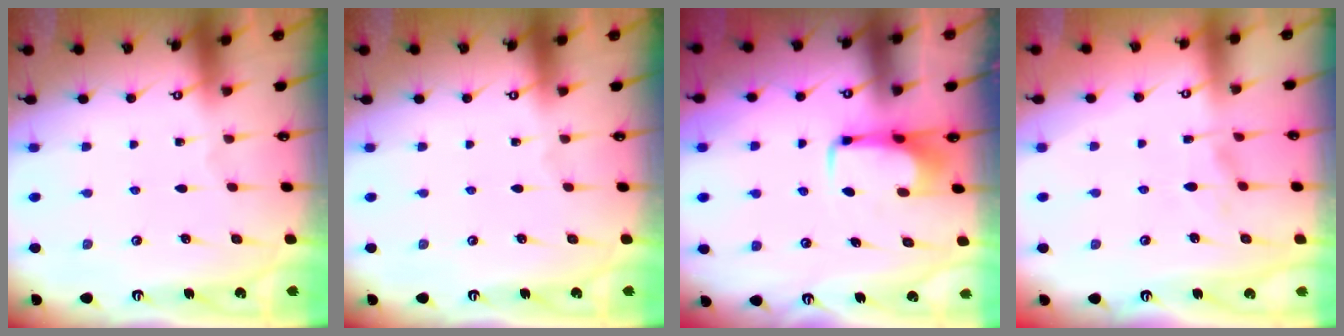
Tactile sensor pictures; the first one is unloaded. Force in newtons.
{"total": 0.0}
{"total": 4.4, "press": 4.4, "slide": 0.4}
{"total": 2.4, "press": 2.3, "slide": 0.7}